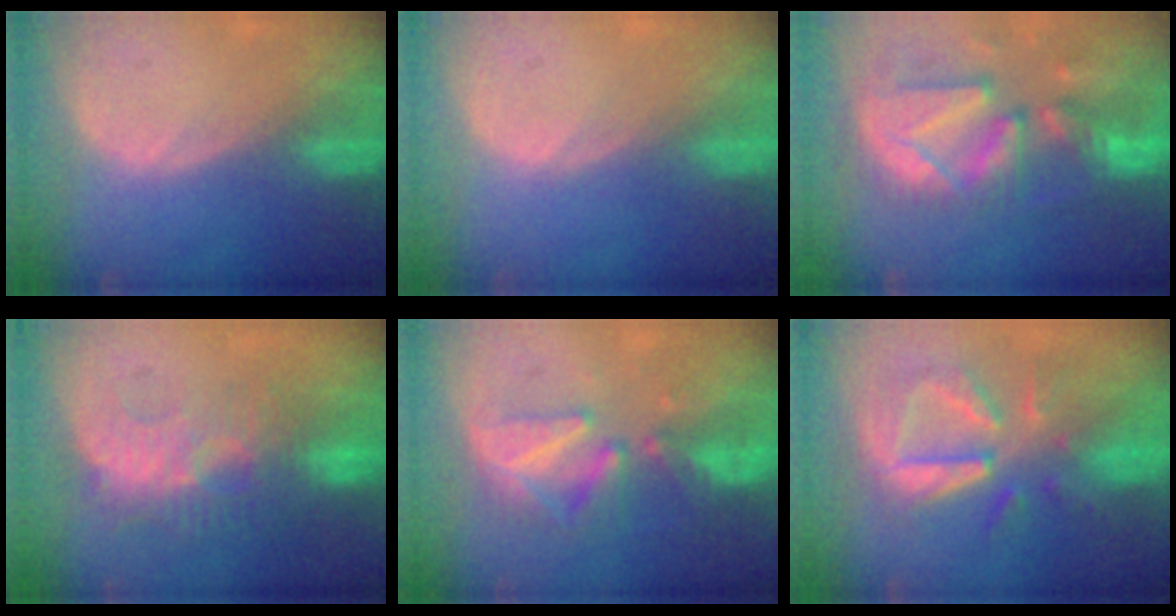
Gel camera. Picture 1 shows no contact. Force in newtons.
{"total": 0.0}
{"total": 13.3, "press": 11.4, "slide": 6.8}
{"total": 9.1, "press": 8.7, "slide": 2.6}
{"total": 8.3, "press": 8.0, "slide": 2.2}
{"total": 9.3, "press": 8.9, "slide": 2.8}